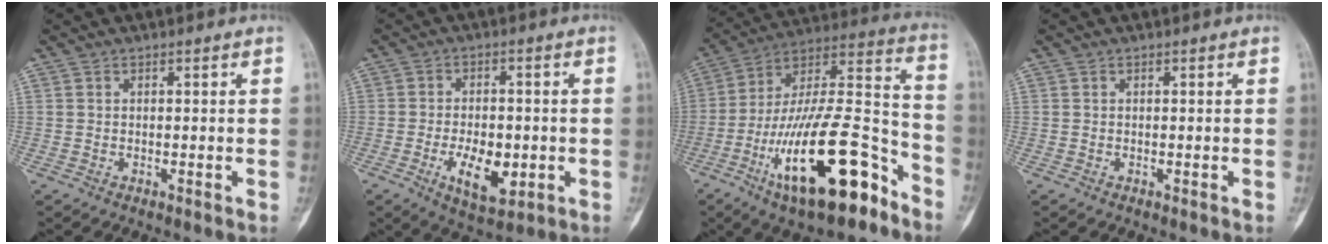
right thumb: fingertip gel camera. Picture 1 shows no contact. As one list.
[{"total": 9.1, "force": [-2.5, 4.8, 7.2], "torque": [-0.100, -0.003, -0.034]}, {"total": 26.9, "force": [-13.6, 9.4, 21.2], "torque": [-0.354, 0.077, -0.225]}, {"total": 0.0}]